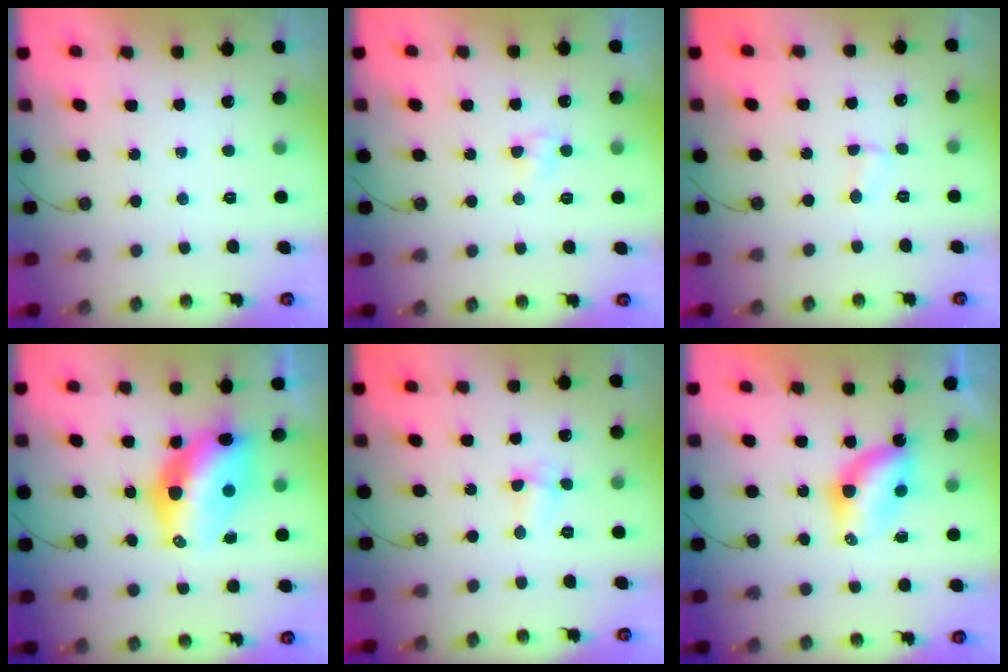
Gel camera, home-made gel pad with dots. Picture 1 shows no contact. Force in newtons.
{"total": 2.8, "press": 2.8, "slide": 0.3}
{"total": 2.6, "press": 2.6, "slide": 0.3}
{"total": 13.7, "press": 13.7, "slide": 1.0}
{"total": 2.5, "press": 2.4, "slide": 0.5}
{"total": 6.7, "press": 6.7, "slide": 0.3}